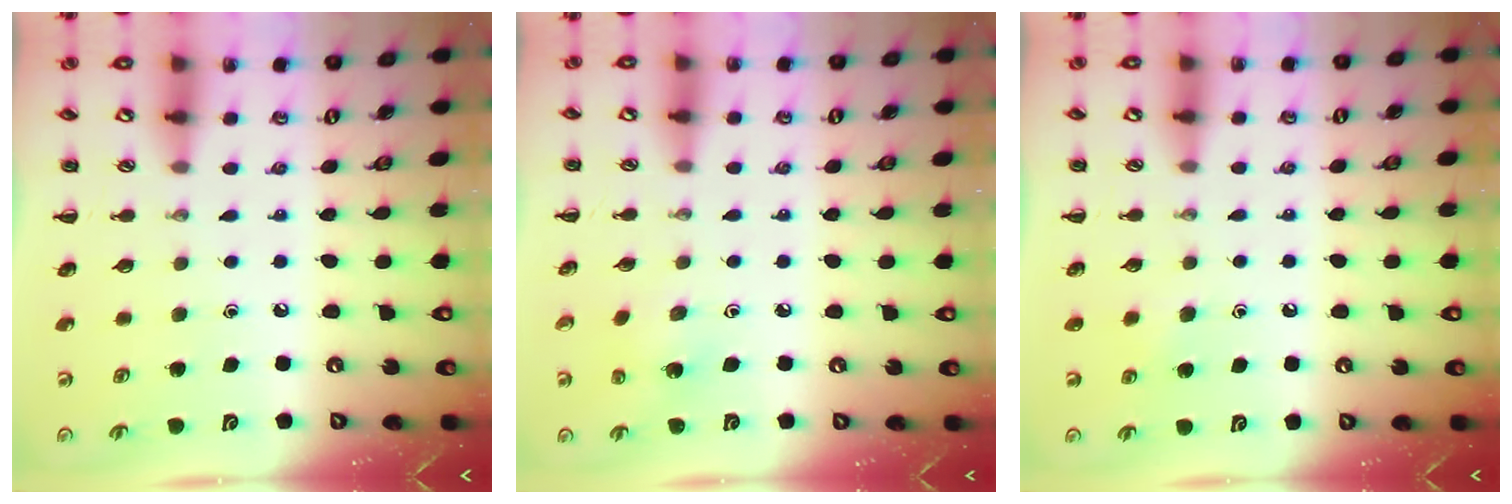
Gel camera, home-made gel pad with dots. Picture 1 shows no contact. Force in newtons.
{"total": 3.0, "press": 2.8, "slide": 0.9}
{"total": 2.9, "press": 2.6, "slide": 1.3}